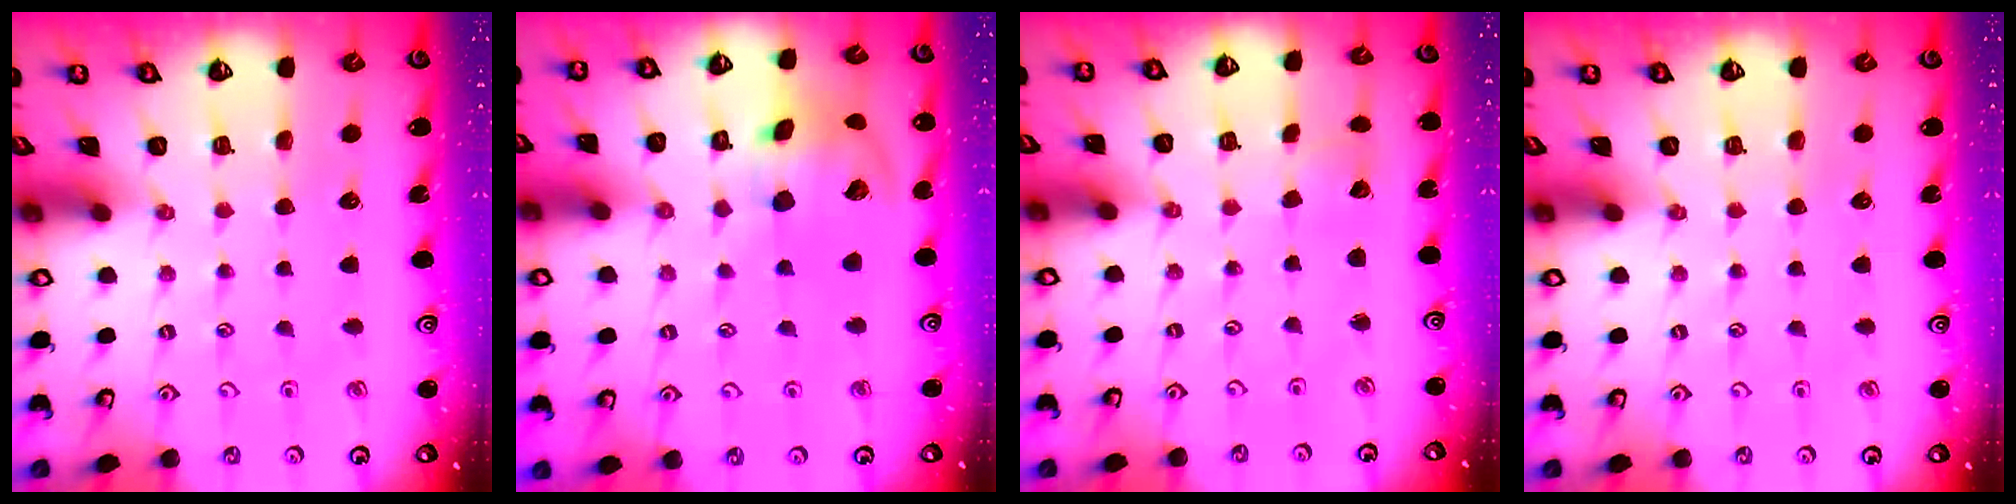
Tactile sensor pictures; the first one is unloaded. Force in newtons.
{"total": 15.0, "press": 14.8, "slide": 2.3}
{"total": 2.3, "press": 2.3, "slide": 0.1}
{"total": 0.0}